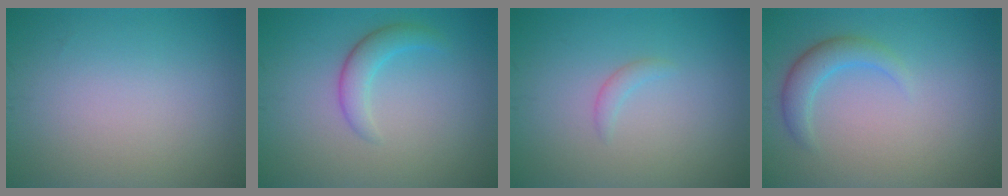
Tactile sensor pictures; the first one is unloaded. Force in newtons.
{"total": 2.4, "press": 2.4, "slide": 0.2}
{"total": 0.9, "press": 0.9, "slide": 0.1}
{"total": 2.5, "press": 2.5, "slide": 0.1}